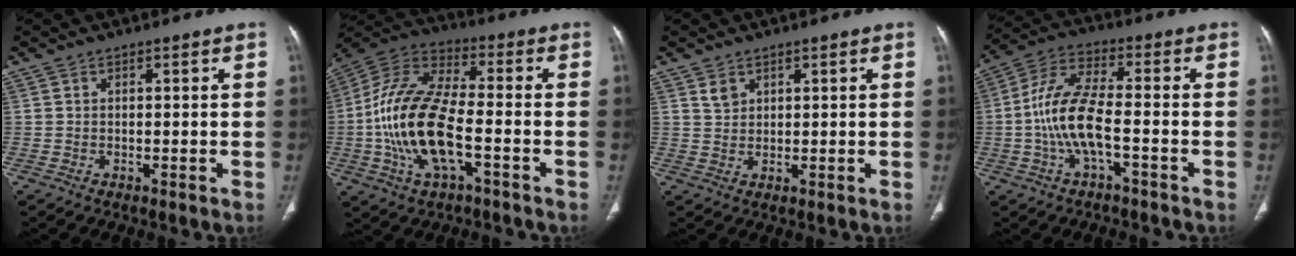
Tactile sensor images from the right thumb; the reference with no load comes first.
{"total": 18.1, "force": [-4.1, 7.7, 15.9], "torque": [-0.327, 0.029, -0.077]}
{"total": 2.3, "force": [1.5, 1.5, 0.8], "torque": [-0.008, -0.009, 0.031]}
{"total": 11.1, "force": [-2.6, 3.9, 10.1], "torque": [-0.224, 0.037, -0.052]}